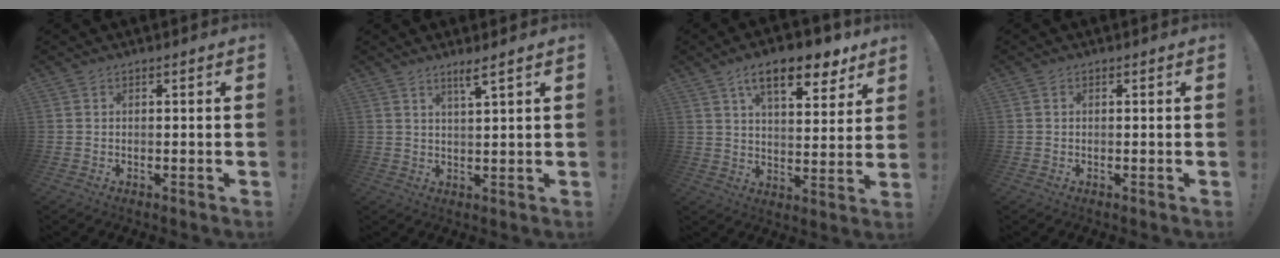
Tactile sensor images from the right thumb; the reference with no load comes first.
{"total": 3.8, "force": [2.8, -0.4, 2.6], "torque": [-0.041, -0.015, 0.042]}
{"total": 14.6, "force": [9.0, 5.4, 10.1], "torque": [-0.143, -0.050, 0.146]}
{"total": 0.0}